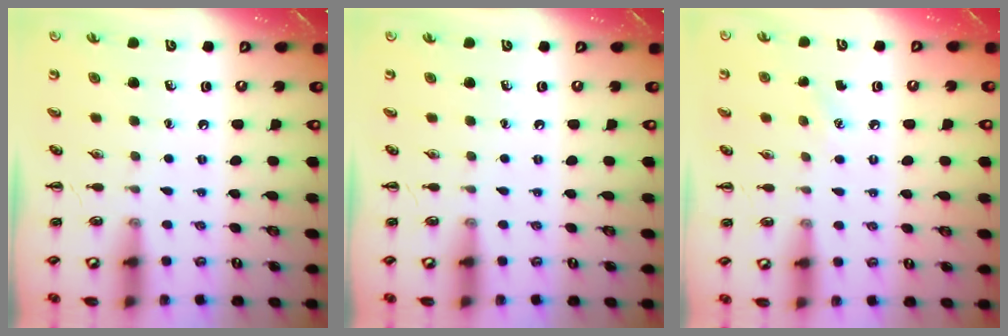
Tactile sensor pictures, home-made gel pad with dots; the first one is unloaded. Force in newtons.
{"total": 0.0}
{"total": 5.2, "press": 5.0, "slide": 1.4}